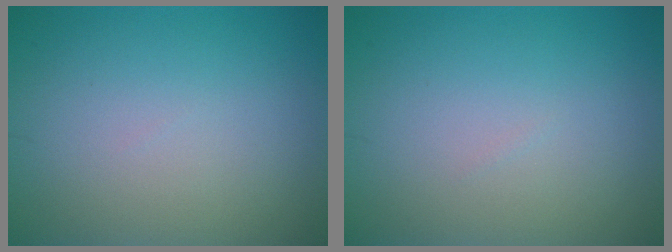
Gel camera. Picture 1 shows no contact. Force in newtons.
{"total": 0.0}